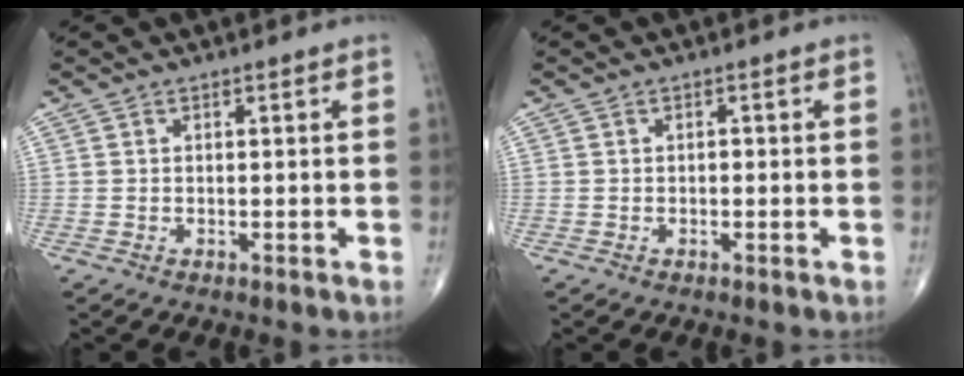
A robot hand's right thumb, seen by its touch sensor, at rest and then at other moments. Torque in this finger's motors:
{"motor_torque": [-0.03, -0.10, 0.36, 0.26, -0.01]}